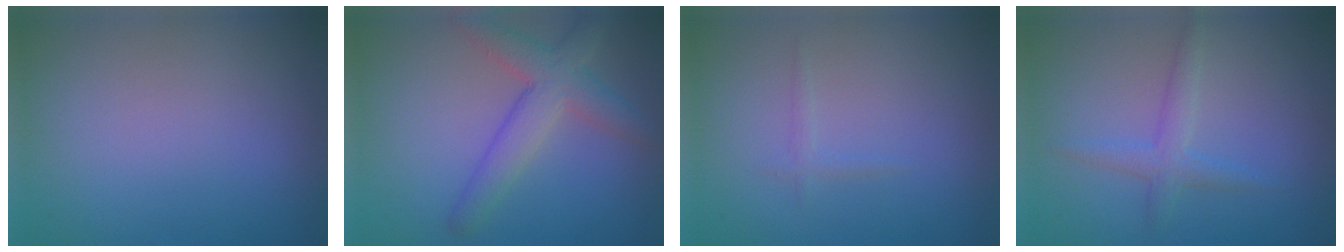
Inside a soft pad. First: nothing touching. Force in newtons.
{"total": 4.6, "press": 4.6, "slide": 0.3}
{"total": 0.7, "press": 0.7, "slide": 0.1}
{"total": 2.2, "press": 2.2, "slide": 0.1}